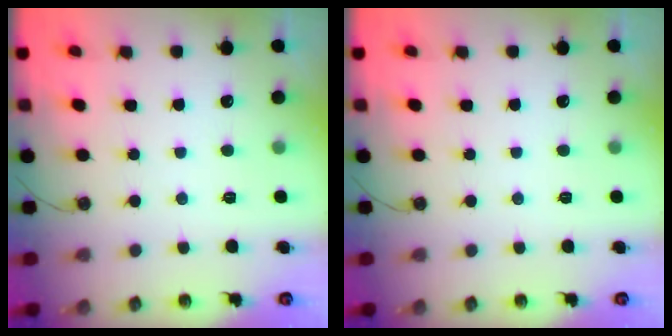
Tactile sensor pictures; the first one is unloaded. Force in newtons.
{"total": 0.0}